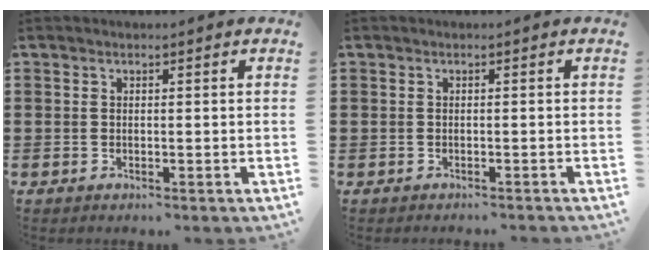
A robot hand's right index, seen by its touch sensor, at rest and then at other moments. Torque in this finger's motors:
{"motor_torque": [-1.20, 0.31, -1.06, -0.21]}